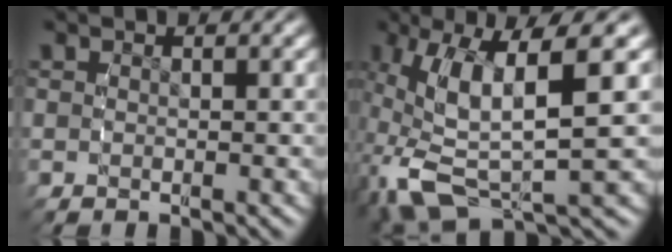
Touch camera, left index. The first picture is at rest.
{"total": 9.9, "force": [-2.2, 4.7, 8.4], "torque": [-0.175, -0.030, -0.009]}